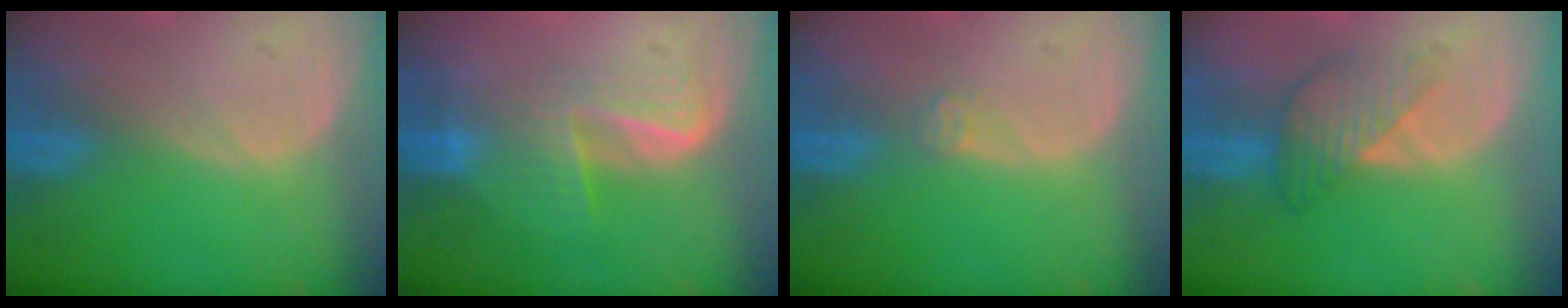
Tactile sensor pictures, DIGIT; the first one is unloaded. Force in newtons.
{"total": 5.9, "press": 5.3, "slide": 2.6}
{"total": 1.5, "press": 1.2, "slide": 0.9}
{"total": 4.6, "press": 4.6, "slide": 0.2}